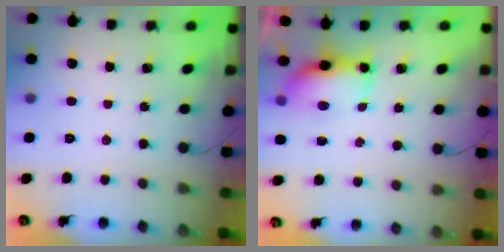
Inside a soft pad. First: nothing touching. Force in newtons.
{"total": 6.4, "press": 6.3, "slide": 1.2}